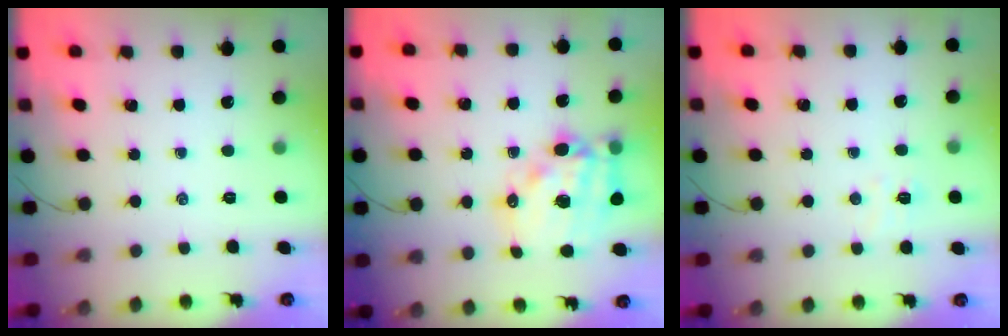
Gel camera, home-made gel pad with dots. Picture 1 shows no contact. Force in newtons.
{"total": 16.8, "press": 16.4, "slide": 4.0}
{"total": 3.6, "press": 3.4, "slide": 1.1}